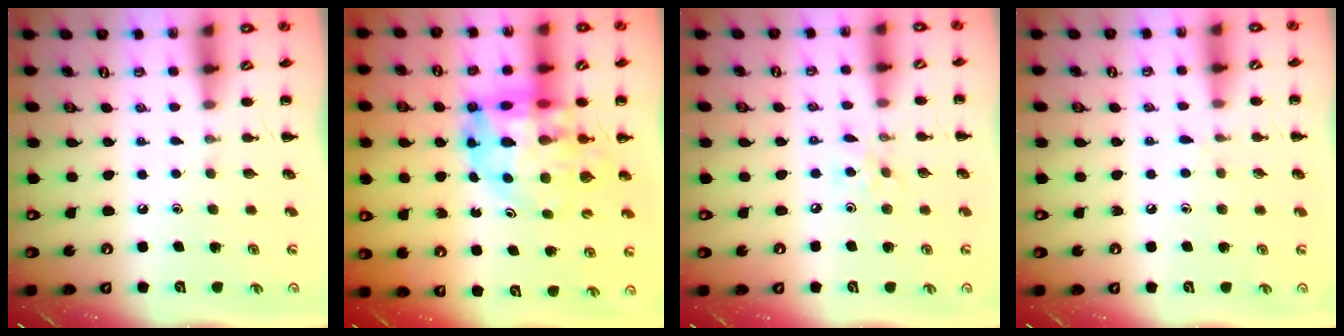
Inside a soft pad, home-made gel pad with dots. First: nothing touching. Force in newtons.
{"total": 16.5, "press": 15.8, "slide": 4.7}
{"total": 3.6, "press": 3.5, "slide": 0.9}
{"total": 3.9, "press": 3.4, "slide": 1.9}